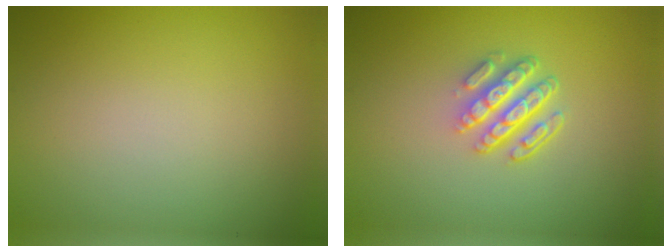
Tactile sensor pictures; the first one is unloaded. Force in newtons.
{"total": 4.5, "press": 3.1, "slide": 3.2}